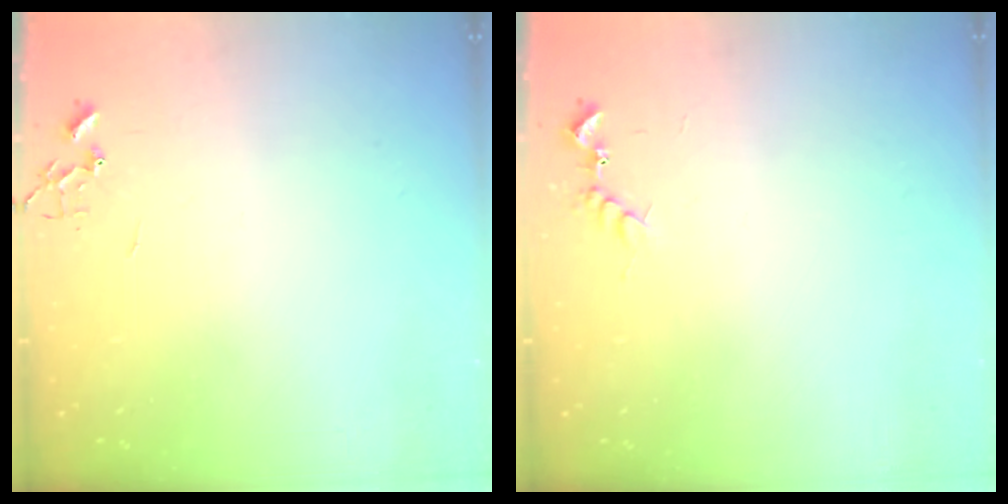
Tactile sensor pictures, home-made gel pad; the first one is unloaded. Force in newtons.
{"total": 6.0, "press": 6.0, "slide": 0.6}